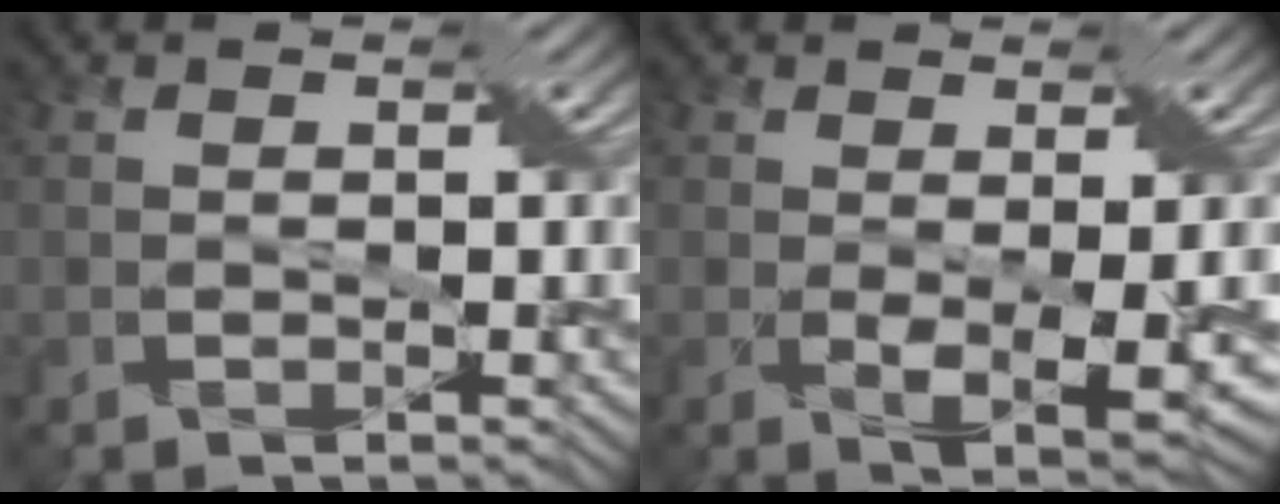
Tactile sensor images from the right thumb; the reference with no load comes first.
{"total": 4.1, "force": [0.2, 0.9, 4.0], "torque": [-0.070, -0.012, 0.012]}